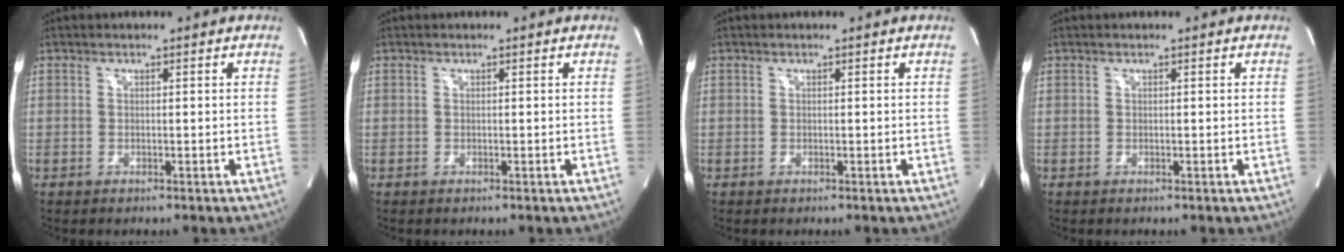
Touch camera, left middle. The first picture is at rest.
{"total": 0.0}
{"total": 0.0}
{"total": 0.0}